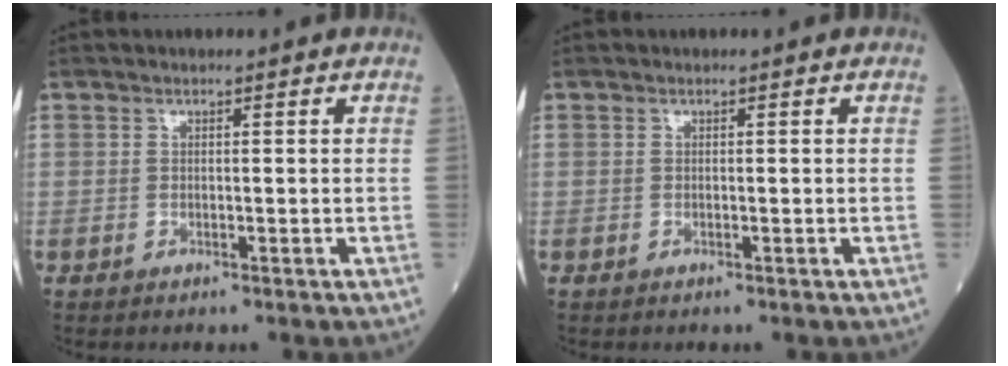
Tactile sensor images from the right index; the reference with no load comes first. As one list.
[{"total": 0.0}]